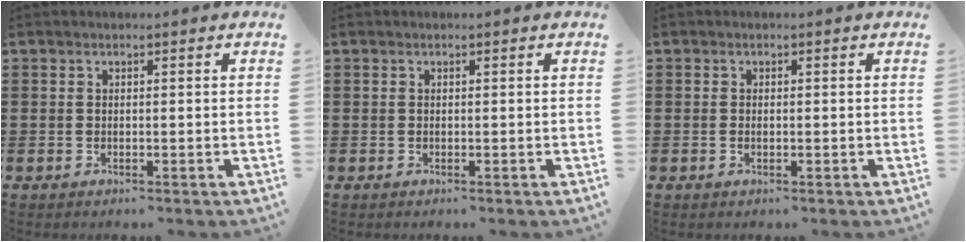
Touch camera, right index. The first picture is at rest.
{"total": 0.0}
{"total": 0.5, "force": [-0.1, 0.2, 0.5], "torque": [-0.011, -0.001, -0.001]}